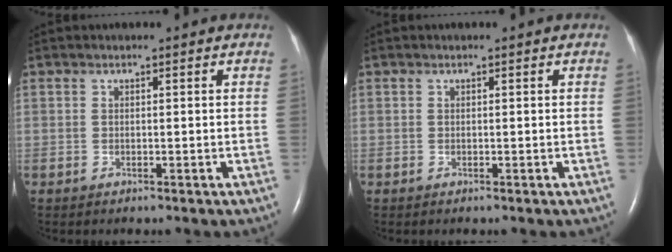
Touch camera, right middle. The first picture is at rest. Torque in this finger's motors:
{"motor_torque": [0.00, 0.00, 0.00, 0.00]}